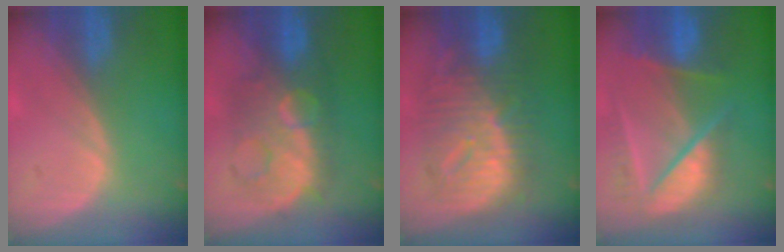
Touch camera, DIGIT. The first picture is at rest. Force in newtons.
{"total": 9.1, "press": 9.1, "slide": 0.4}
{"total": 12.3, "press": 12.3, "slide": 1.1}
{"total": 9.8, "press": 8.2, "slide": 5.3}